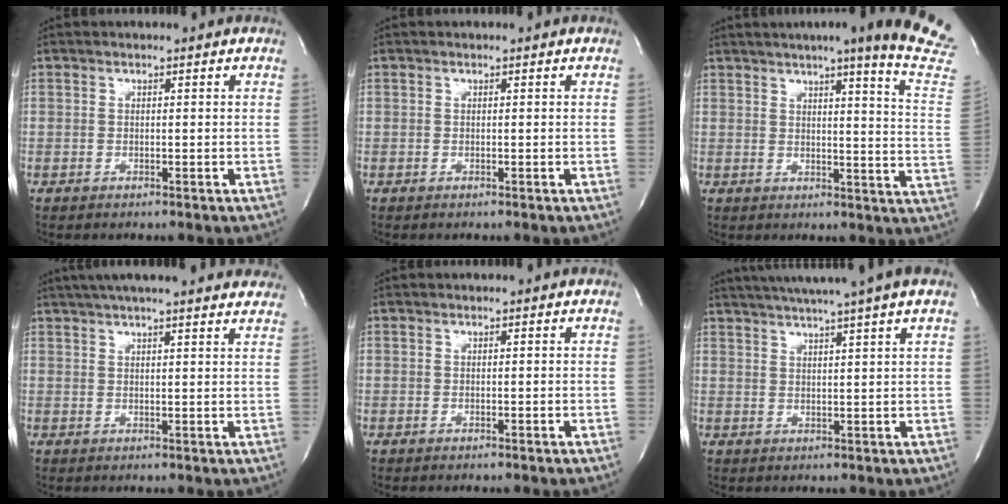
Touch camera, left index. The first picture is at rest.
{"total": 0.0}
{"total": 19.3, "force": [15.7, -1.2, 11.1], "torque": [-0.146, -0.070, 0.174]}
{"total": 20.3, "force": [17.9, 1.9, 9.4], "torque": [-0.149, 0.030, 0.227]}
{"total": 0.0}
{"total": 12.7, "force": [10.2, -1.2, 7.6], "torque": [-0.123, 0.019, 0.132]}